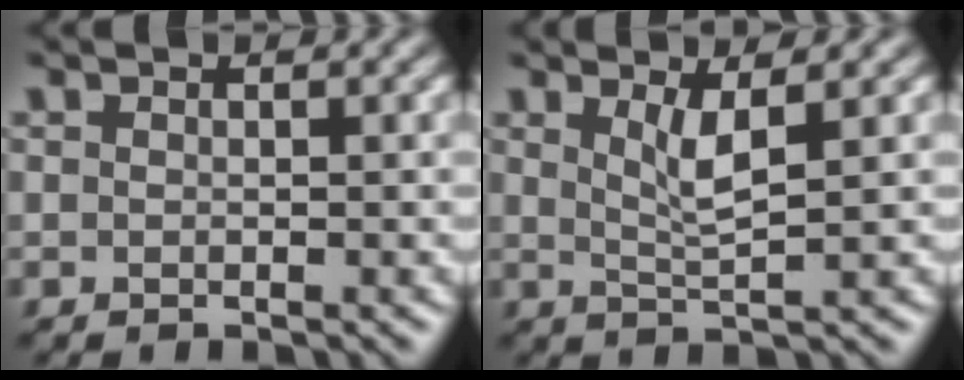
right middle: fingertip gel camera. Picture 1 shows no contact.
{"total": 2.5, "force": [1.0, 0.5, 2.3], "torque": [-0.041, -0.006, 0.022]}